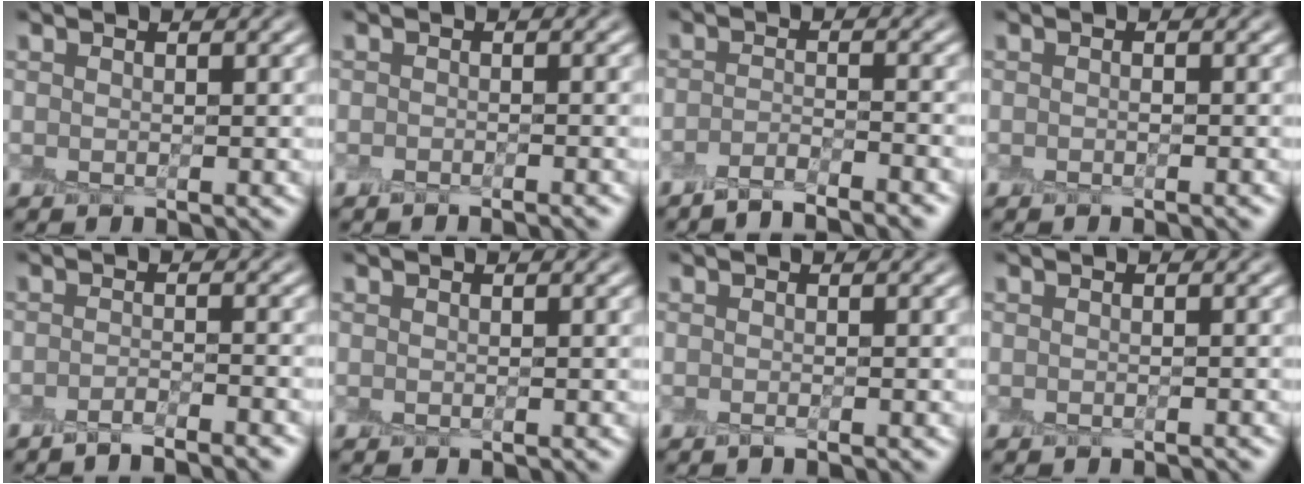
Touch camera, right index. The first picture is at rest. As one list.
[{"total": 1.5, "force": [-1.2, 0.2, 0.8], "torque": [-0.005, -0.006, -0.016]}, {"total": 3.5, "force": [-2.8, 0.6, 2.0], "torque": [-0.027, 0.002, -0.054]}, {"total": 0.9, "force": [-0.5, 0.1, 0.8], "torque": [-0.009, -0.001, -0.006]}, {"total": 3.1, "force": [-2.5, 0.5, 1.7], "torque": [-0.020, 0.001, -0.047]}, {"total": 0.0}, {"total": 1.0, "force": [-0.6, 0.2, 0.8], "torque": [-0.009, -0.005, -0.011]}, {"total": 1.1, "force": [-0.9, 0.2, 0.6], "torque": [0.000, -0.001, -0.014]}]